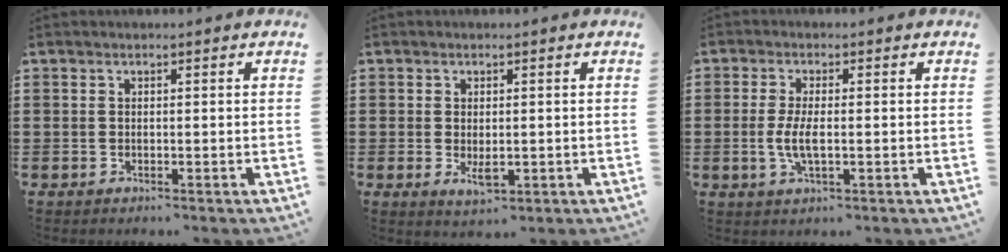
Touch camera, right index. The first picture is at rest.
{"total": 2.4, "force": [-0.3, 1.0, 2.1], "torque": [-0.032, -0.006, -0.006]}
{"total": 4.4, "force": [-0.6, 1.2, 4.1], "torque": [-0.094, -0.007, -0.018]}